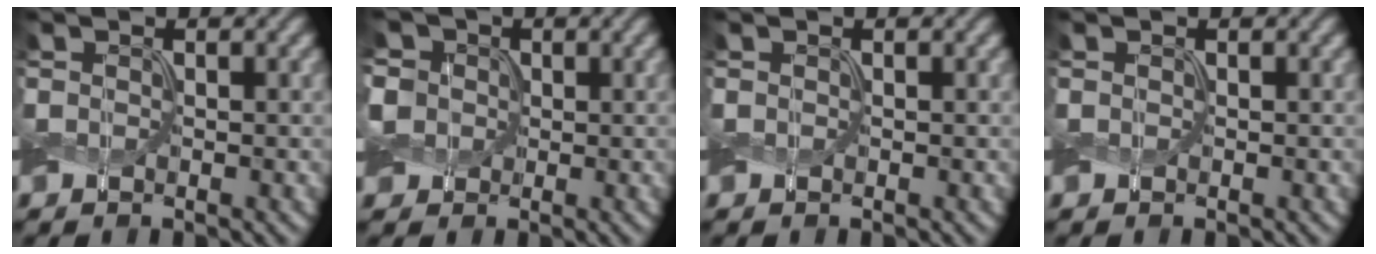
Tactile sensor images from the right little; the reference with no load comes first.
{"total": 5.7, "force": [2.3, 4.7, 2.3], "torque": [-0.072, 0.017, 0.025]}
{"total": 0.0}
{"total": 0.0}